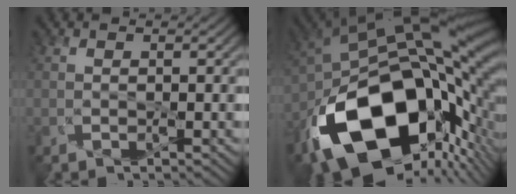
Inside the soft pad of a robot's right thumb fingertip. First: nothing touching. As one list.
[{"total": 18.8, "force": [-5.5, 10.9, 14.3], "torque": [-0.279, -0.037, -0.070]}]